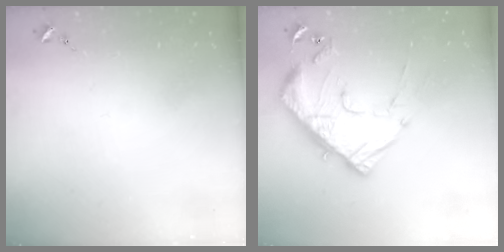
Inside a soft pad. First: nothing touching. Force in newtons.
{"total": 16.6, "press": 16.6, "slide": 1.4}